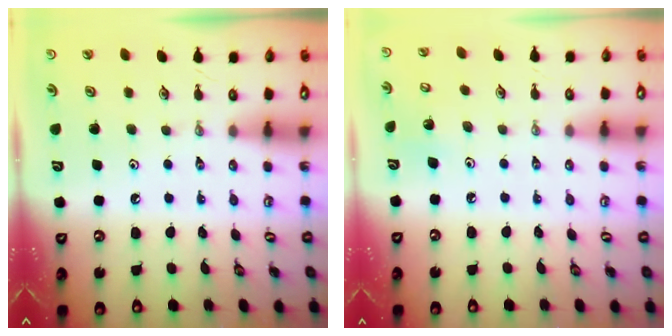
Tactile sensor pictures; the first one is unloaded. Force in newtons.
{"total": 4.6, "press": 4.5, "slide": 0.3}